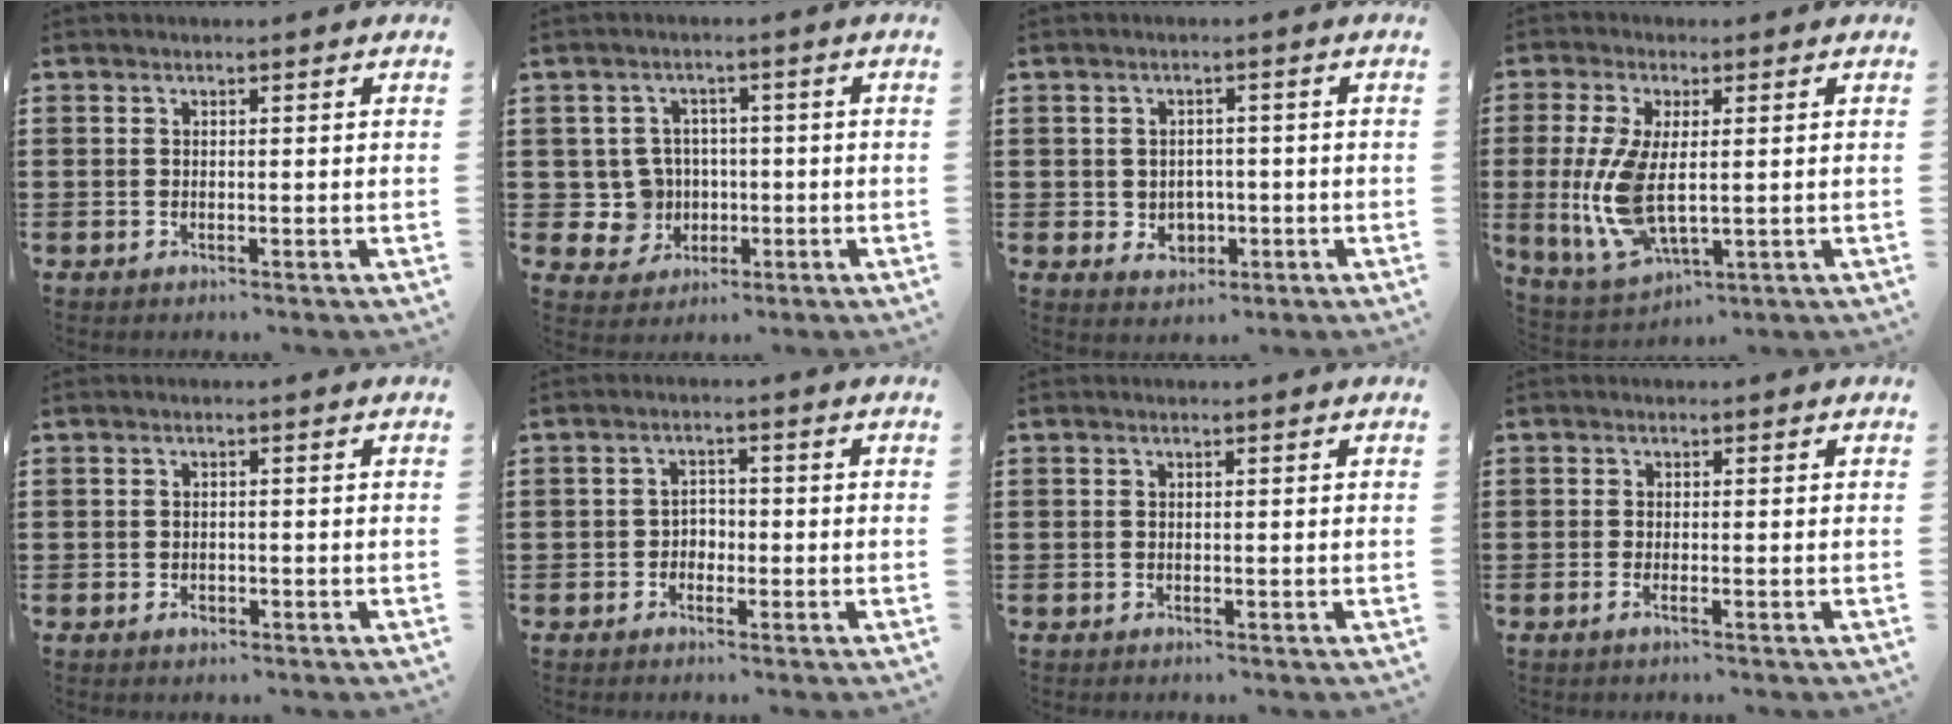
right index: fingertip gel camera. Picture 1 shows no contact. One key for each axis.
{"total": 5.5, "fx": -0.5, "fy": 5.2, "fz": 1.5, "tx": -0.062, "ty": 0.009, "tz": -0.012}
{"total": 2.9, "fx": -0.3, "fy": 2.7, "fz": 0.9, "tx": -0.021, "ty": 0.003, "tz": -0.012}
{"total": 9.6, "fx": 0.1, "fy": 4.5, "fz": 8.6, "tx": -0.203, "ty": -0.018, "tz": 0.002}
{"total": 1.1, "fx": -0.6, "fy": 0.8, "fz": 0.5, "tx": -0.011, "ty": -0.002, "tz": -0.010}
{"total": 2.0, "fx": -1.0, "fy": 1.6, "fz": 0.7, "tx": -0.018, "ty": 0.003, "tz": -0.024}
{"total": 0.0}
{"total": 0.9, "fx": -0.5, "fy": 0.0, "fz": 0.7, "tx": -0.012, "ty": -0.004, "tz": -0.009}